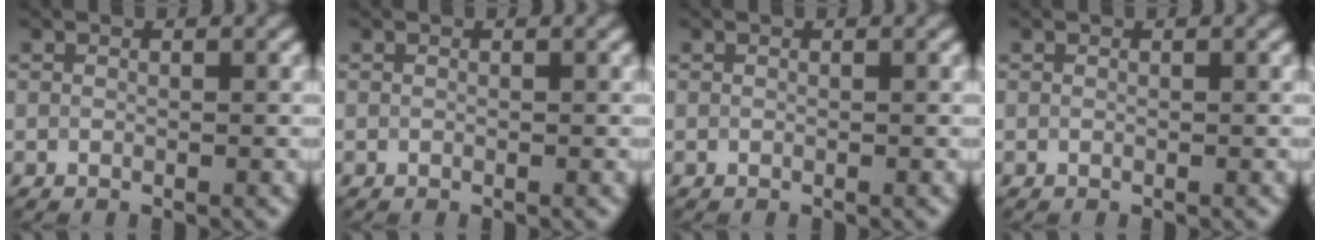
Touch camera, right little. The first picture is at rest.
{"total": 0.0}
{"total": 0.0}
{"total": 0.0}